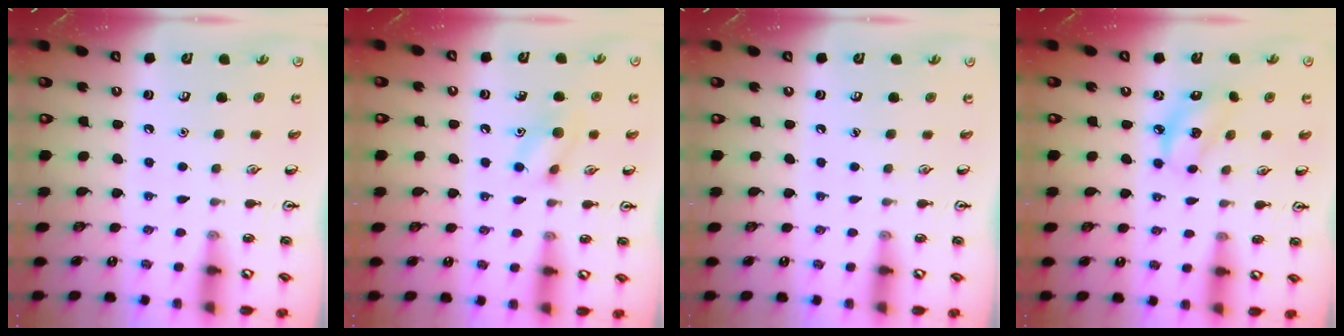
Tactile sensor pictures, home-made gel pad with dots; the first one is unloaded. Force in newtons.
{"total": 8.2, "press": 8.1, "slide": 1.5}
{"total": 0.0}
{"total": 5.4, "press": 5.4, "slide": 1.0}